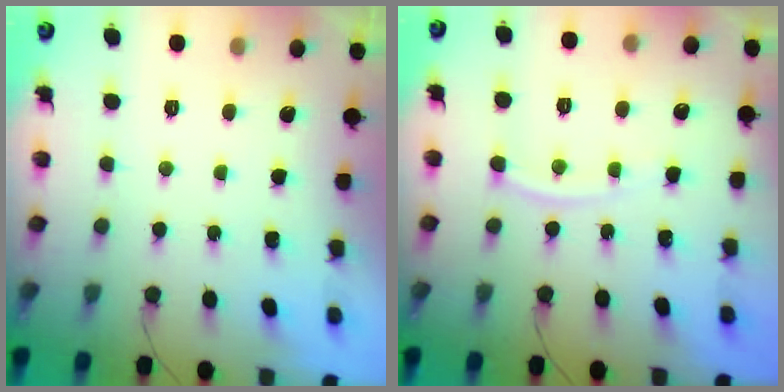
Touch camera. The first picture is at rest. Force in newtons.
{"total": 7.1, "press": 7.1, "slide": 0.9}